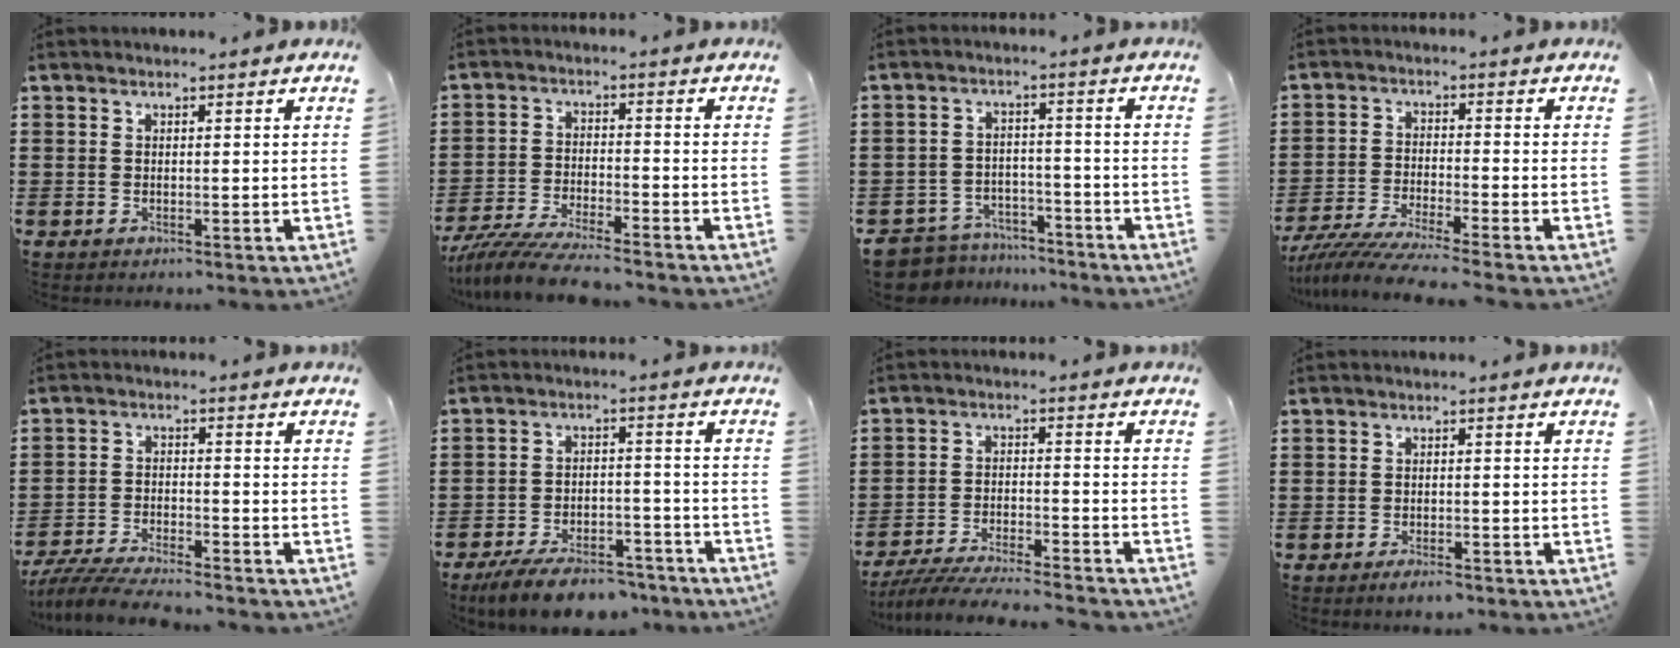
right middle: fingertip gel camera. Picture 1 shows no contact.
{"total": 7.1, "force": [-6.7, 0.1, 2.1], "torque": [-0.055, -0.009, -0.133]}
{"total": 6.2, "force": [-6.1, 1.1, 0.2], "torque": [-0.024, 0.009, -0.129]}
{"total": 6.2, "force": [-5.9, -0.3, 2.1], "torque": [-0.058, -0.021, -0.117]}
{"total": 5.9, "force": [-5.6, 0.4, 1.6], "torque": [-0.044, -0.007, -0.111]}
{"total": 8.1, "force": [-7.2, 1.8, 3.4], "torque": [-0.063, 0.015, -0.135]}
{"total": 6.3, "force": [-6.1, 0.1, 1.6], "torque": [-0.035, -0.006, -0.119]}
{"total": 1.8, "force": [-1.7, 0.4, 0.6], "torque": [-0.014, -0.001, -0.032]}